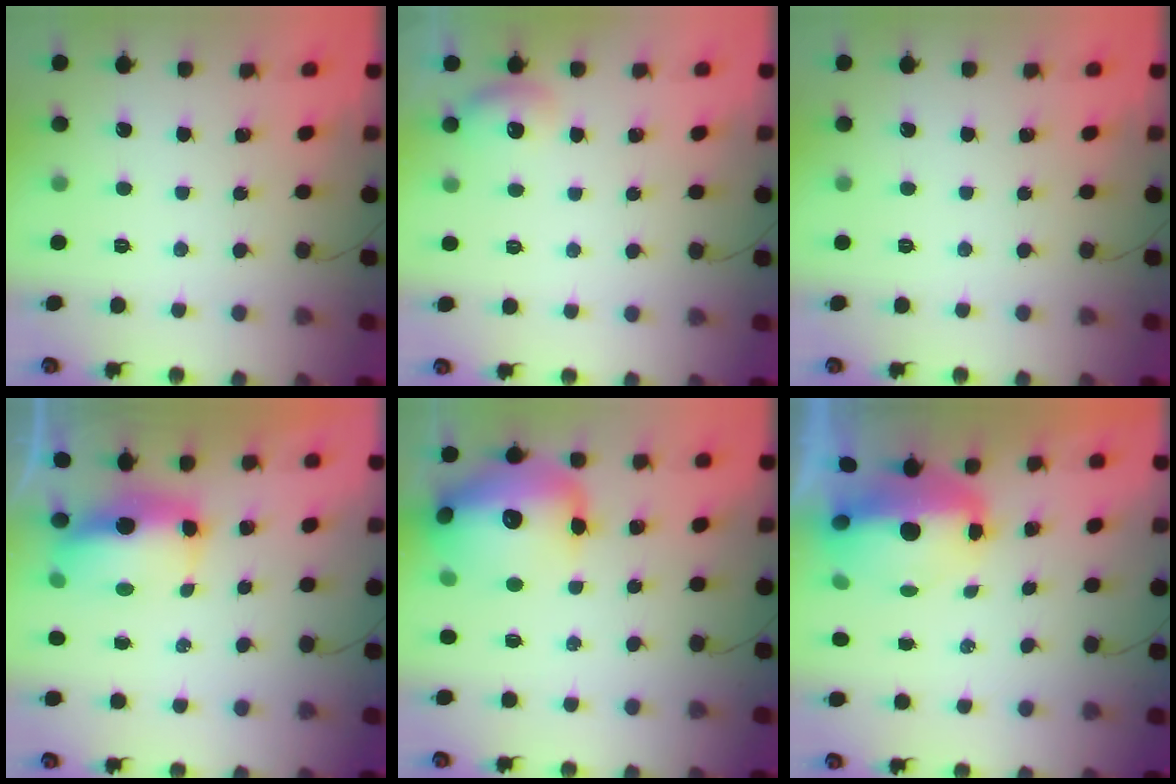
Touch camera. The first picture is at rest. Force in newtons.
{"total": 6.9, "press": 6.7, "slide": 1.5}
{"total": 0.0}
{"total": 8.2, "press": 8.1, "slide": 1.0}
{"total": 22.0, "press": 21.8, "slide": 3.3}
{"total": 14.6, "press": 9.4, "slide": 11.1}